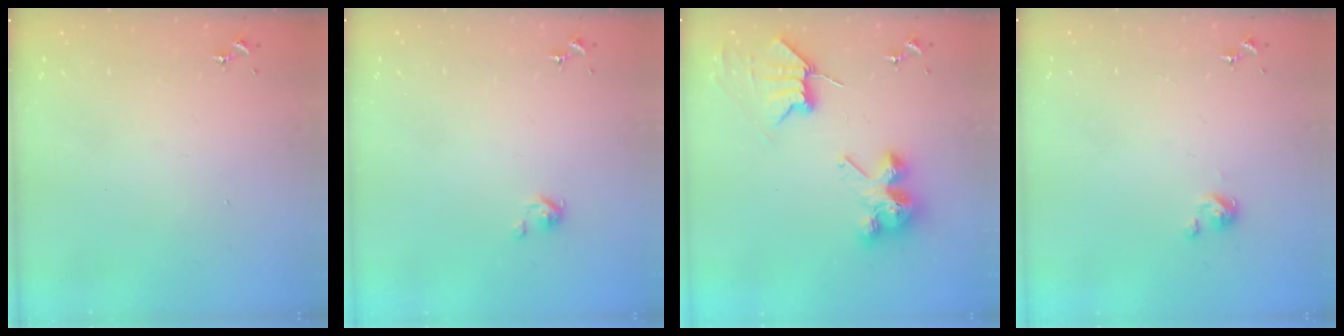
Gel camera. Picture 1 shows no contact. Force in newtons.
{"total": 3.7, "press": 3.6, "slide": 0.3}
{"total": 9.0, "press": 8.9, "slide": 1.3}
{"total": 2.7, "press": 2.7, "slide": 0.3}